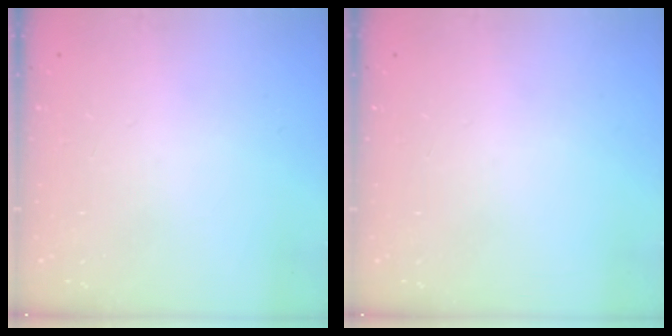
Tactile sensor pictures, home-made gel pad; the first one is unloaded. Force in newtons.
{"total": 0.0}